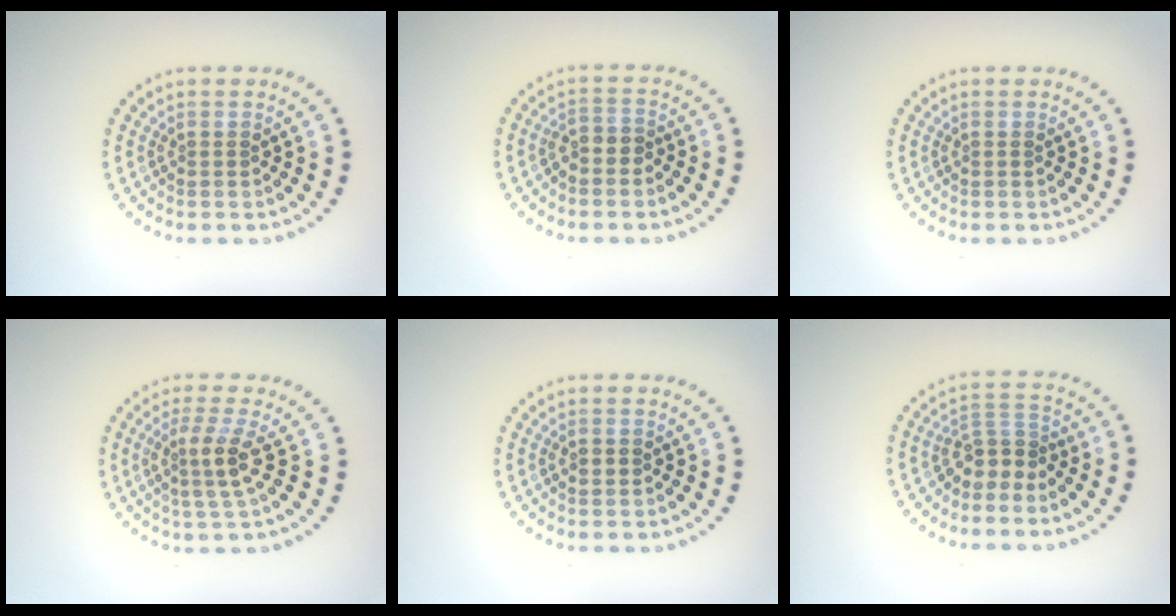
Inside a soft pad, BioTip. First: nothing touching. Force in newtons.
{"total": 1.4, "press": 1.1, "slide": 0.8}
{"total": 0.0}
{"total": 2.8, "press": 2.4, "slide": 1.5}
{"total": 1.3, "press": 1.3, "slide": 0.1}
{"total": 2.8, "press": 2.0, "slide": 2.0}